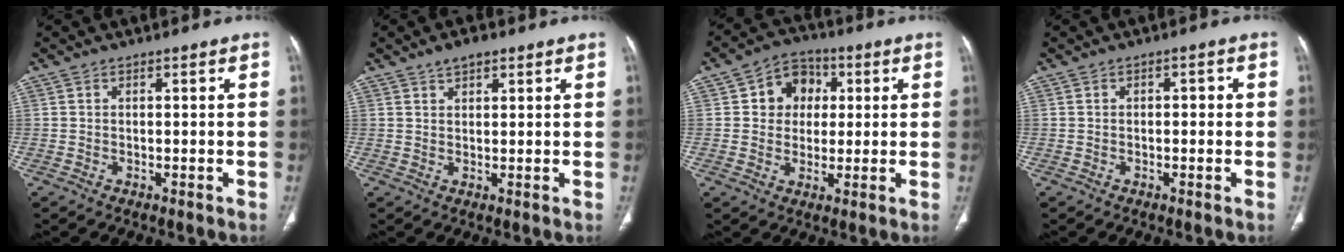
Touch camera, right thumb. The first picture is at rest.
{"total": 3.3, "force": [2.2, 1.6, 1.8], "torque": [-0.020, -0.006, 0.037]}
{"total": 8.9, "force": [1.9, 7.5, 4.3], "torque": [-0.022, 0.005, 0.022]}
{"total": 1.4, "force": [0.1, 0.8, 1.2], "torque": [-0.007, 0.003, -0.005]}